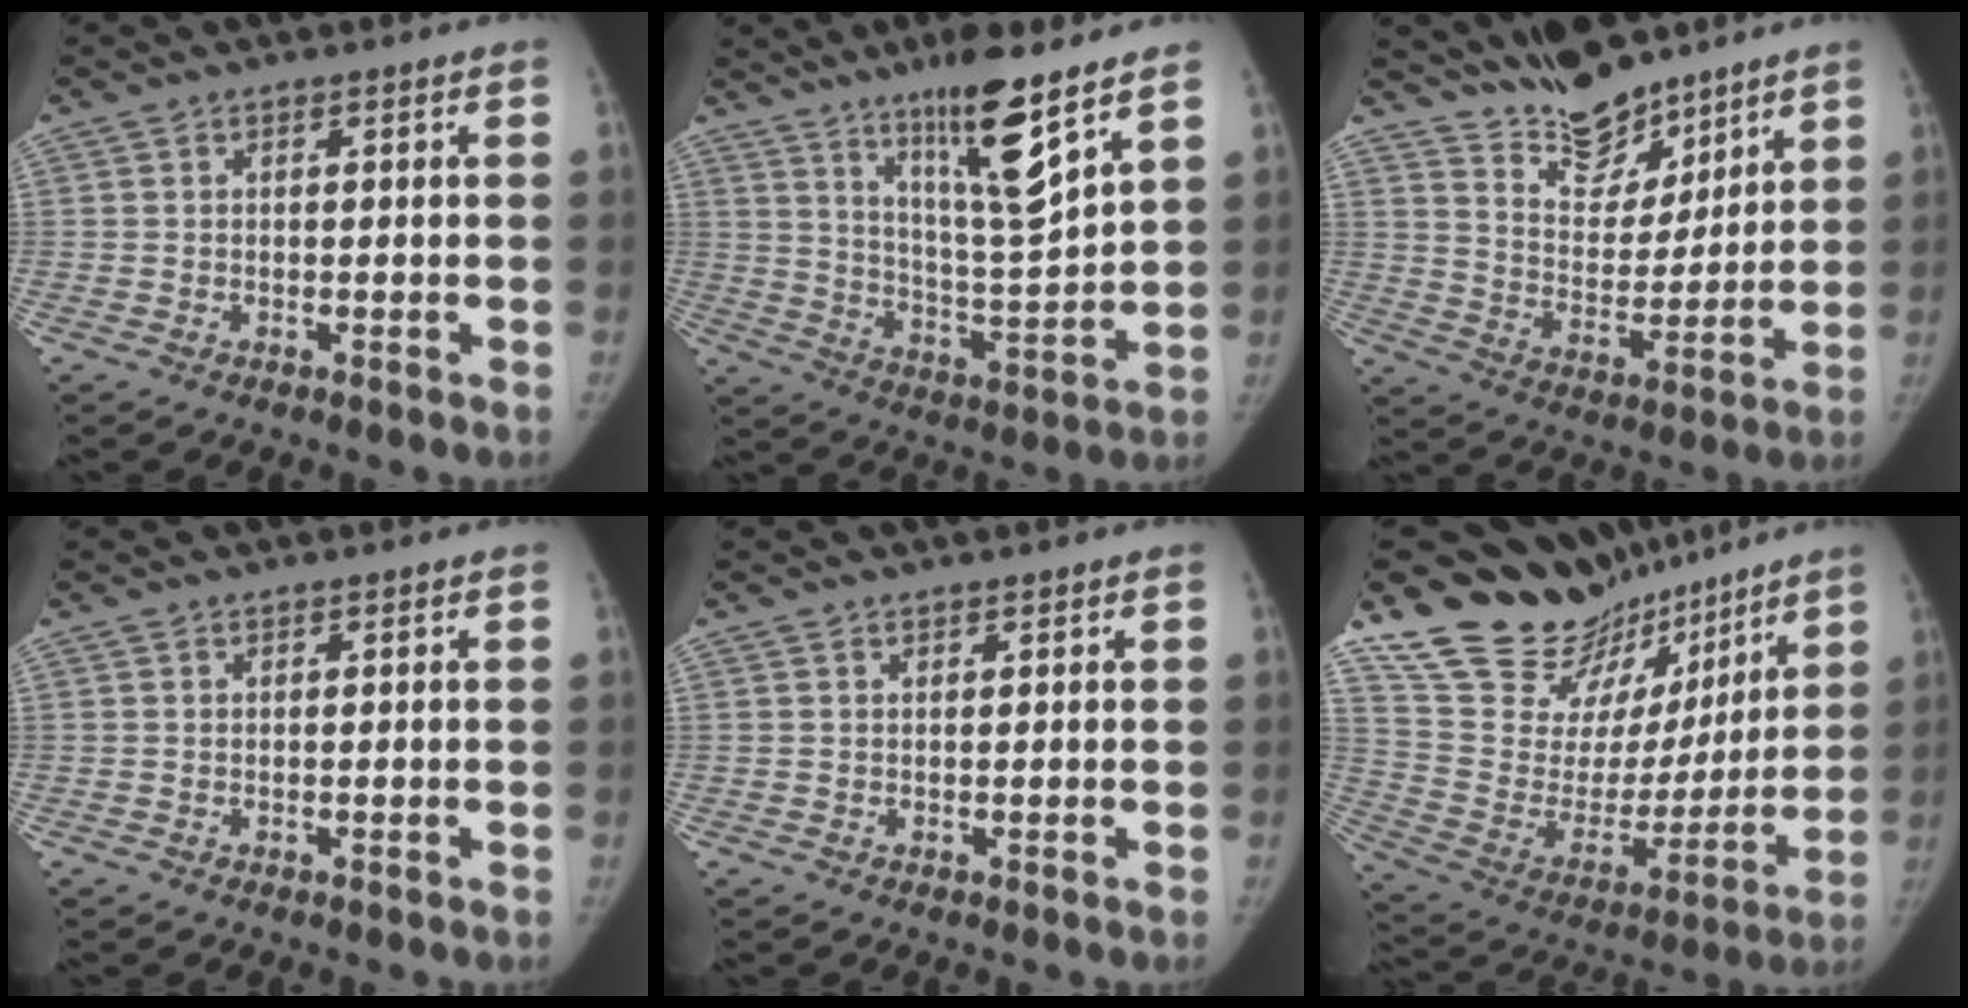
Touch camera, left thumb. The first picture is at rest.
{"total": 14.8, "force": [9.5, 1.5, 11.2], "torque": [-0.184, -0.070, 0.172]}
{"total": 13.1, "force": [11.0, 5.1, 4.8], "torque": [-0.044, -0.076, 0.199]}
{"total": 0.0}
{"total": 0.7, "force": [0.6, 0.2, 0.2], "torque": [-0.003, -0.003, 0.010]}
{"total": 21.8, "force": [18.4, 10.0, 6.2], "torque": [-0.053, -0.097, 0.312]}